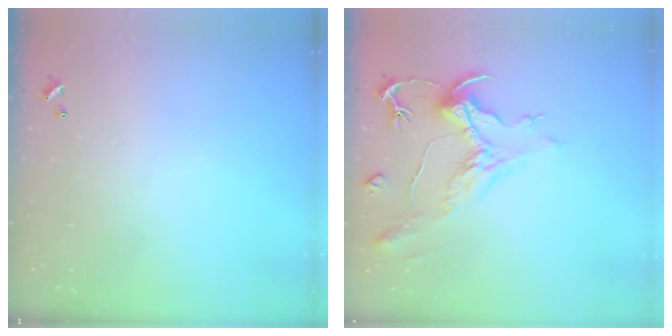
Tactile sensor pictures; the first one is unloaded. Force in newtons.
{"total": 1.9, "press": 1.4, "slide": 1.2}